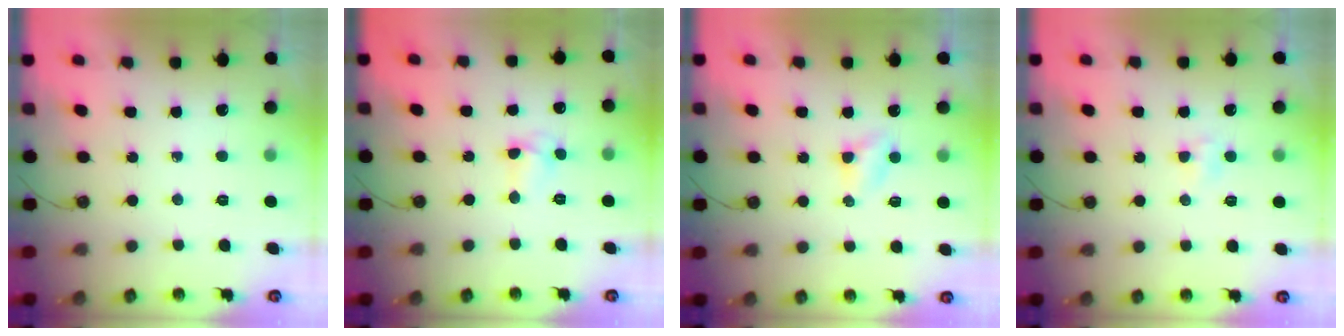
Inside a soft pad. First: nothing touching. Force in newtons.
{"total": 4.9, "press": 4.8, "slide": 0.5}
{"total": 2.7, "press": 2.7, "slide": 0.3}
{"total": 3.1, "press": 3.0, "slide": 0.4}